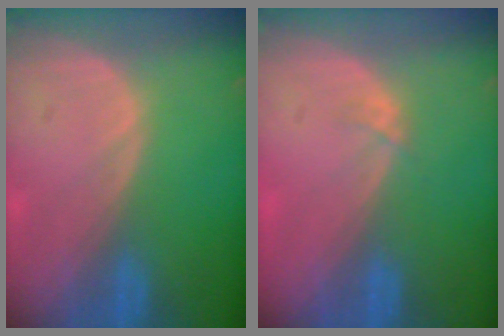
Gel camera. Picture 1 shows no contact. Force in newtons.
{"total": 1.2, "press": 0.9, "slide": 0.7}